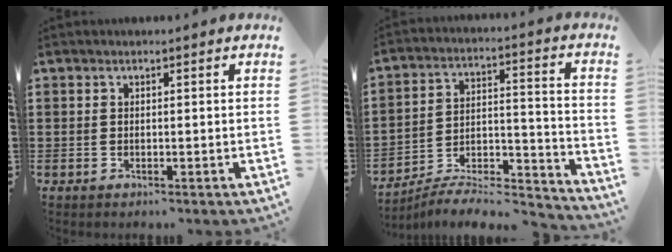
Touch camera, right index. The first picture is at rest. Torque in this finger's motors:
{"motor_torque": [-1.20, -0.94, -0.27, -0.01]}